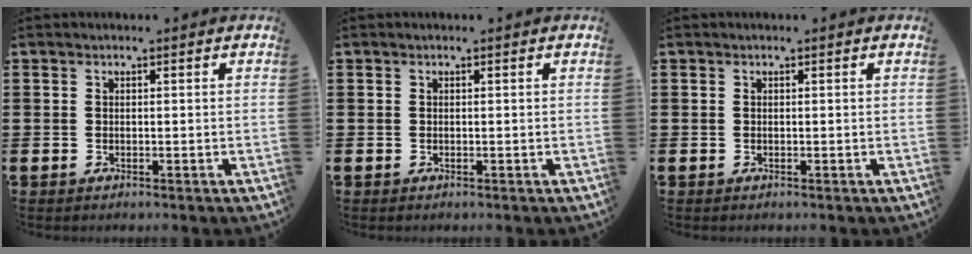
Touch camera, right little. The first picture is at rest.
{"total": 0.0}
{"total": 0.0}